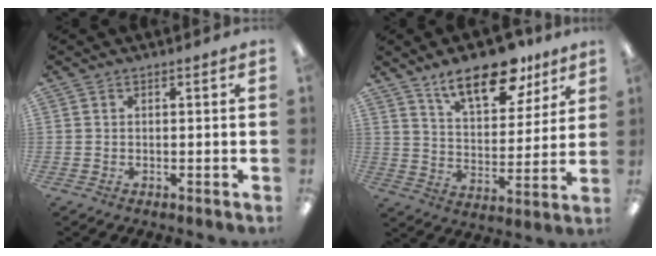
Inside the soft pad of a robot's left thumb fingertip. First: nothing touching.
{"total": 17.6, "force": [11.9, 7.7, 10.4], "torque": [-0.159, -0.058, 0.202]}